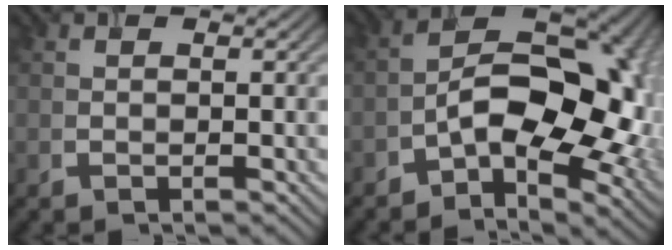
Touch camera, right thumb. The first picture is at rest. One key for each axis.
{"total": 14.7, "fx": -3.5, "fy": 8.8, "fz": 11.2, "tx": -0.145, "ty": -0.005, "tz": -0.053}